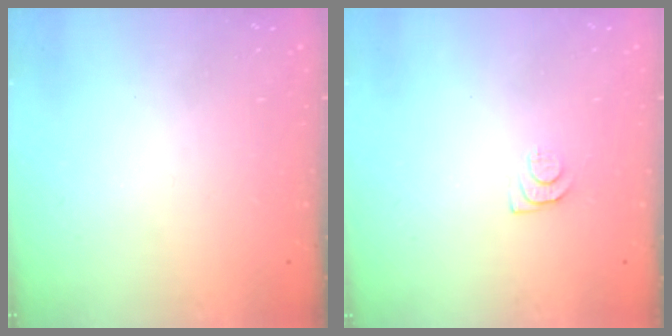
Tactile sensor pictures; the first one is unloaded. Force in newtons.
{"total": 4.6, "press": 4.6, "slide": 0.7}